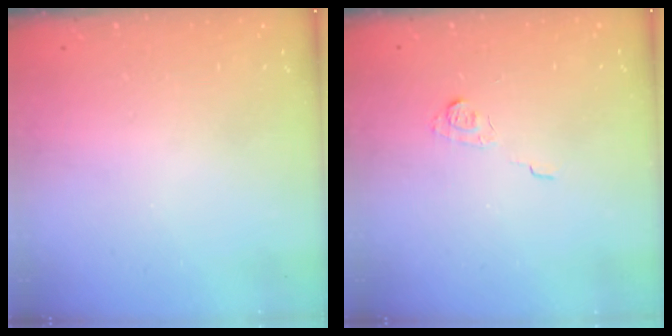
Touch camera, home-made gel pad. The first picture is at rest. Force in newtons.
{"total": 4.5, "press": 4.4, "slide": 0.6}